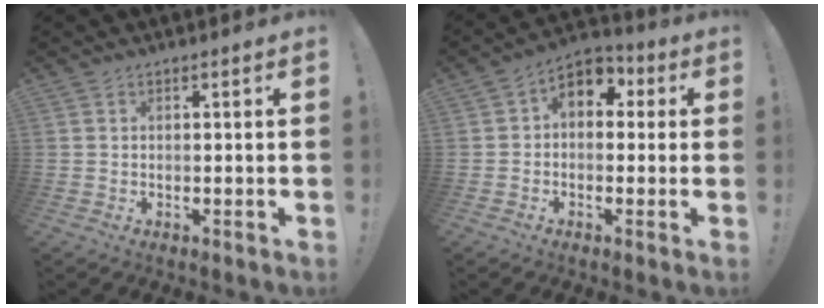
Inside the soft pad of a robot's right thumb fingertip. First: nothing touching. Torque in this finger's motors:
{"motor_torque": [1.06, 1.20, 0.30, -0.20, 0.00]}